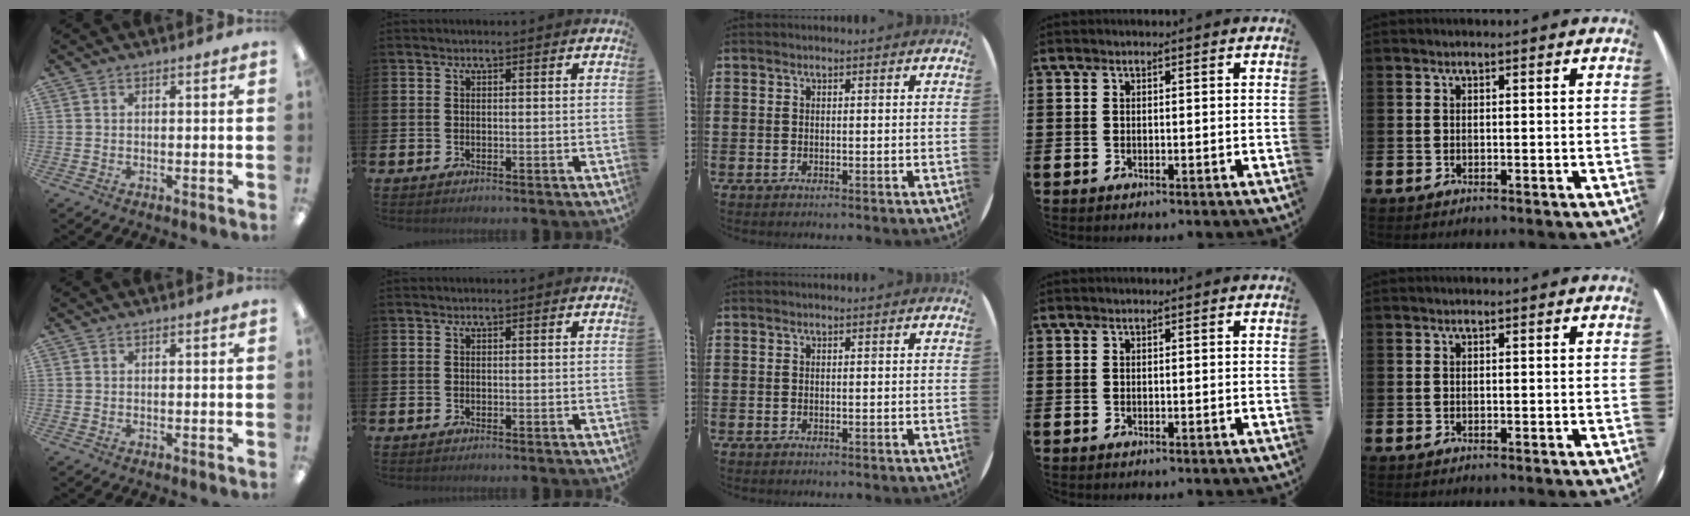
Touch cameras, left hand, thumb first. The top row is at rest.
{}